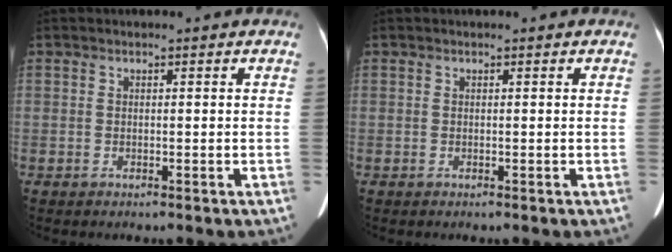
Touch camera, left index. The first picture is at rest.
{"total": 0.0}